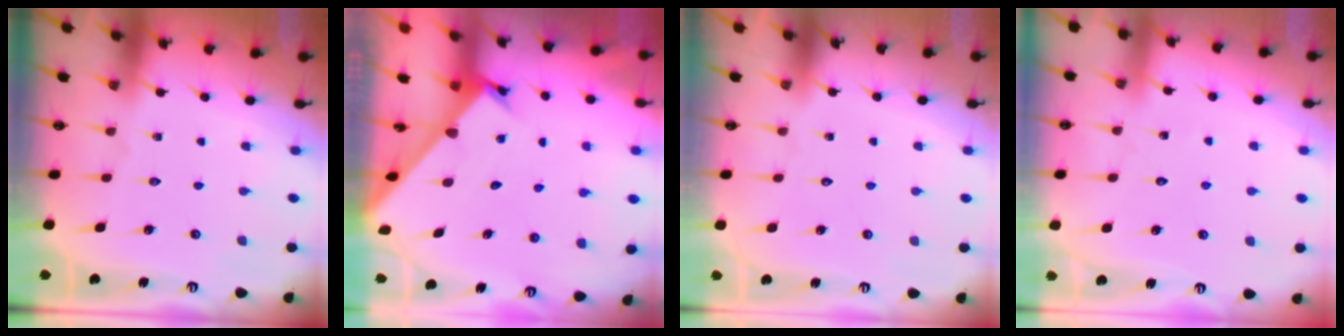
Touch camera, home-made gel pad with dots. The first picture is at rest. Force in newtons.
{"total": 2.3, "press": 2.3, "slide": 0.2}
{"total": 1.6, "press": 1.6, "slide": 0.1}
{"total": 2.8, "press": 2.8, "slide": 0.3}